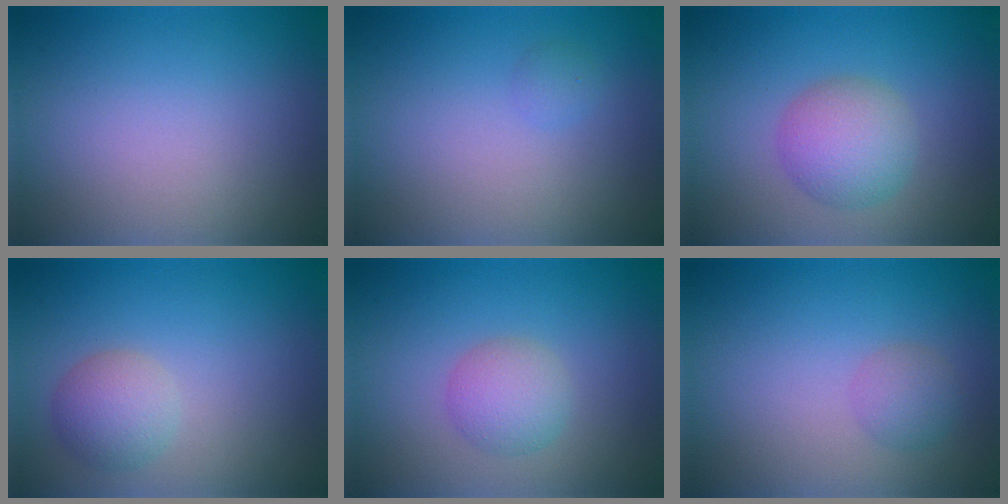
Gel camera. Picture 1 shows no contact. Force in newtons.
{"total": 0.8, "press": 0.8, "slide": 0.0}
{"total": 4.0, "press": 4.0, "slide": 0.2}
{"total": 2.7, "press": 2.7, "slide": 0.2}
{"total": 2.7, "press": 2.7, "slide": 0.1}
{"total": 1.6, "press": 1.6, "slide": 0.1}